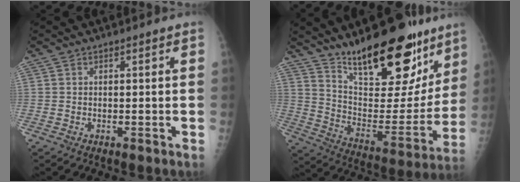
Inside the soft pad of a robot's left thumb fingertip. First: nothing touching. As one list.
[{"total": 25.5, "force": [17.7, 9.7, 15.6], "torque": [-0.189, -0.093, 0.283]}]